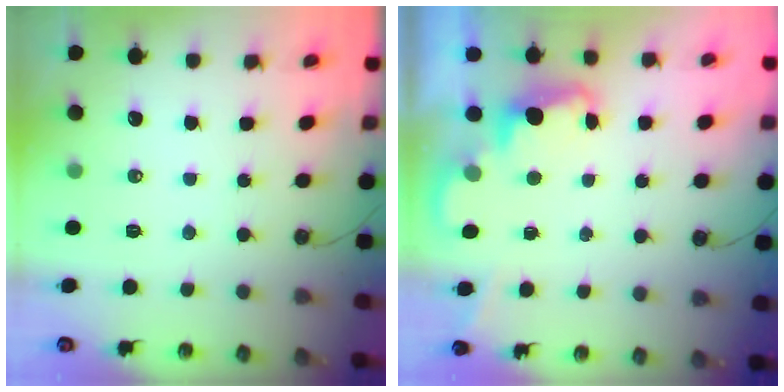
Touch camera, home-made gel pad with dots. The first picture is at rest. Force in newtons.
{"total": 2.3, "press": 2.3, "slide": 0.5}